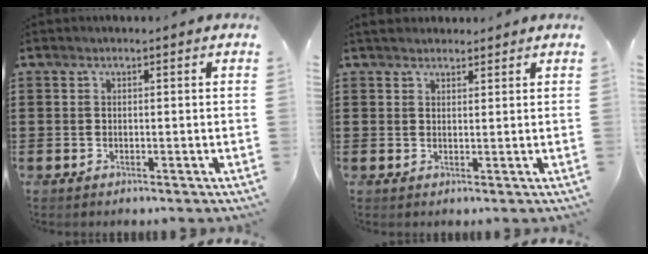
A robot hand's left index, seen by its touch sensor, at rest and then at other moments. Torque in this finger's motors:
{"motor_torque": [-0.20, -0.29, -0.21, -0.21]}